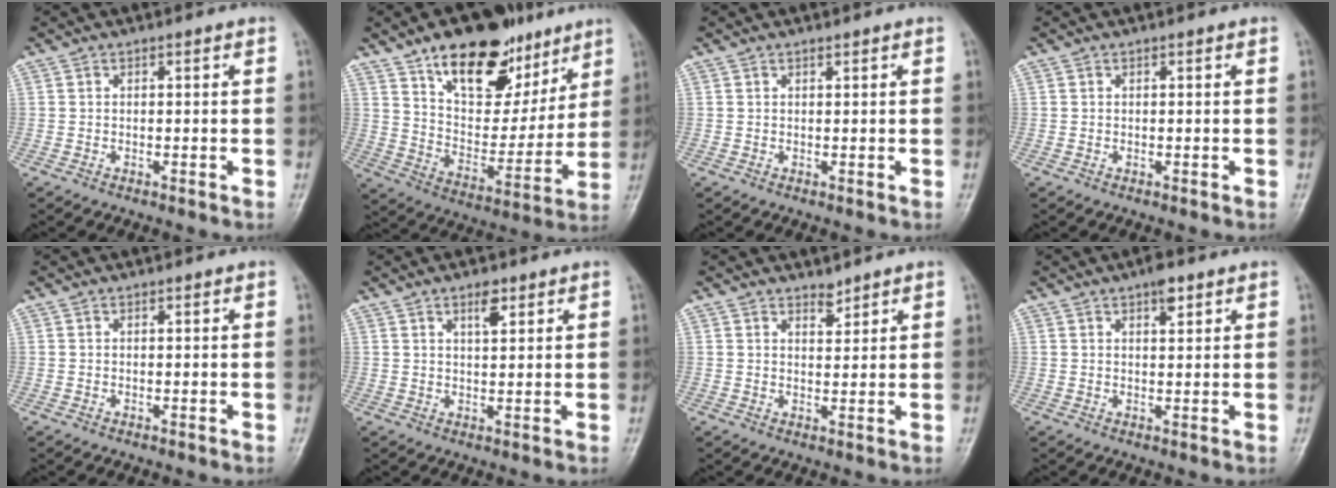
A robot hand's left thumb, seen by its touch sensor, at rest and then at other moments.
{"total": 22.2, "force": [13.7, 11.7, 13.0], "torque": [-0.145, -0.057, 0.228]}
{"total": 0.5, "force": [0.5, 0.2, 0.2], "torque": [-0.006, -0.004, 0.007]}
{"total": 0.0}
{"total": 0.0}
{"total": 3.5, "force": [2.1, 1.4, 2.4], "torque": [-0.030, -0.012, 0.035]}
{"total": 2.3, "force": [2.0, 0.9, 0.6], "torque": [0.005, -0.017, 0.032]}
{"total": 3.2, "force": [2.0, 1.2, 2.2], "torque": [-0.026, -0.007, 0.029]}